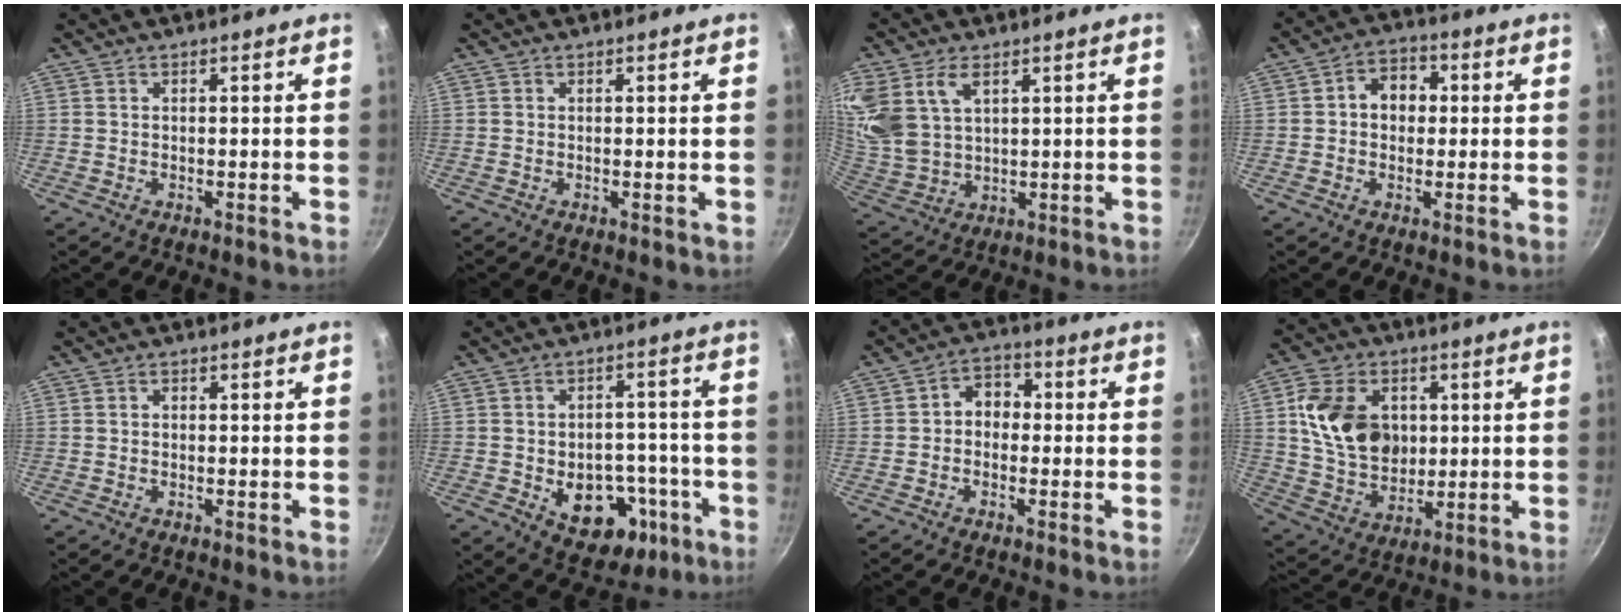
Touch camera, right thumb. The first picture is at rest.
{"total": 0.0}
{"total": 13.9, "force": [6.3, 9.1, 8.4], "torque": [-0.181, -0.014, 0.141]}
{"total": 6.0, "force": [0.4, 4.9, 3.5], "torque": [-0.017, 0.015, -0.006]}
{"total": 0.8, "force": [0.1, 0.7, 0.5], "torque": [-0.008, 0.007, 0.001]}
{"total": 13.9, "force": [-4.8, 9.8, 8.7], "torque": [-0.077, 0.028, -0.052]}
{"total": 5.4, "force": [-0.3, 4.4, 3.2], "torque": [-0.017, 0.019, -0.020]}
{"total": 16.1, "force": [3.0, 12.2, 10.0], "torque": [-0.156, -0.004, 0.058]}